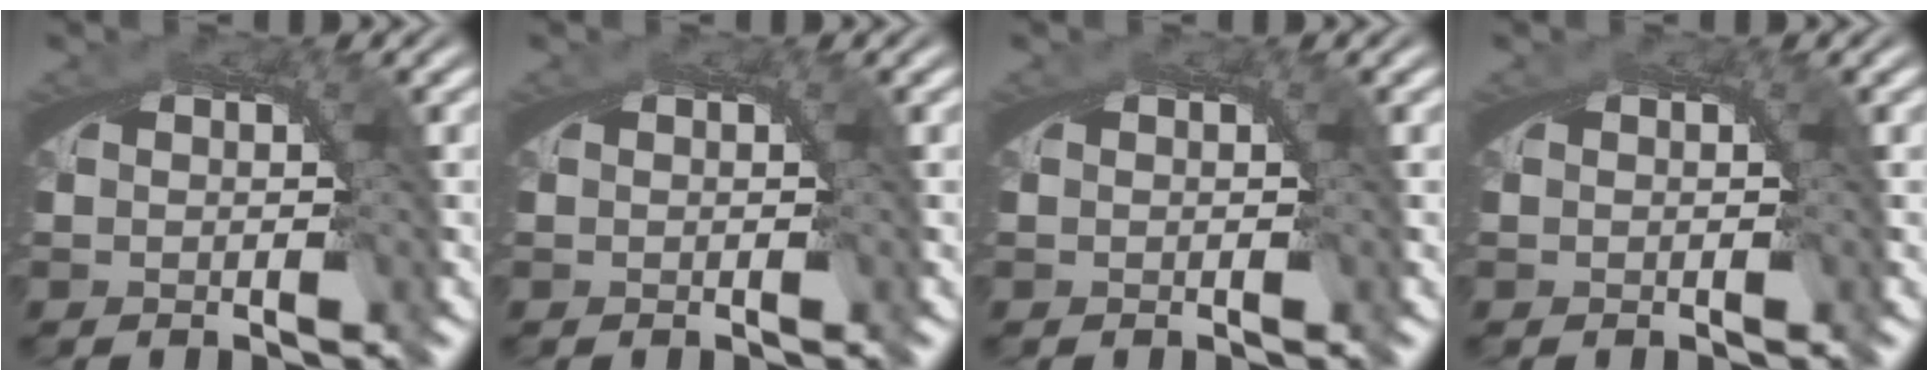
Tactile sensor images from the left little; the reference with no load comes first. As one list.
[{"total": 0.0}, {"total": 0.0}, {"total": 0.0}]